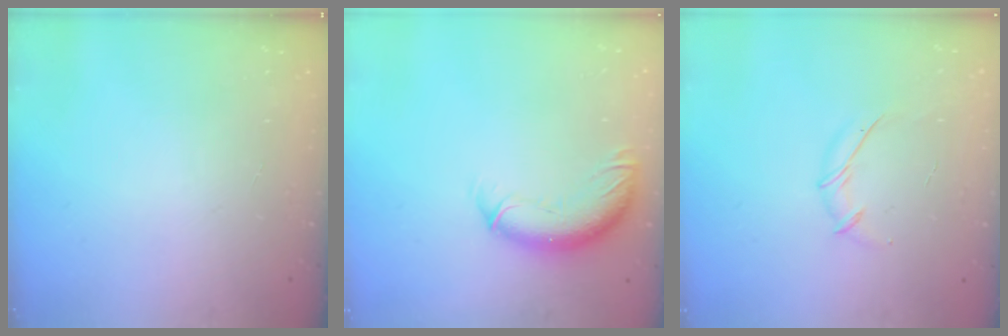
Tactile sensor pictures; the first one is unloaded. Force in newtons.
{"total": 11.5, "press": 11.2, "slide": 2.6}
{"total": 6.1, "press": 6.0, "slide": 1.1}